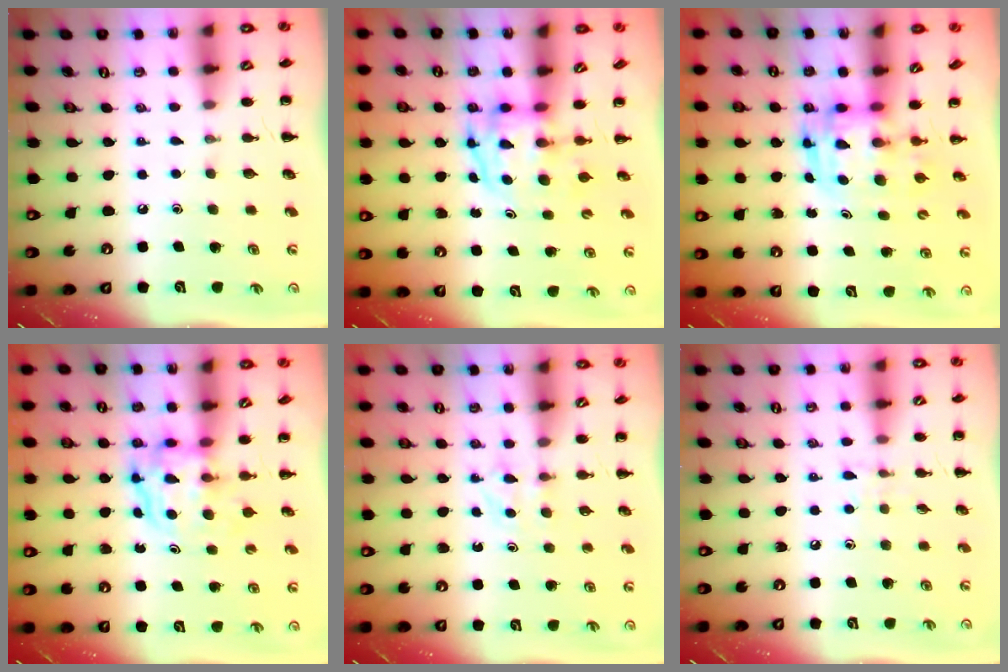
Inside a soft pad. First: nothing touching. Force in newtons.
{"total": 3.9, "press": 3.8, "slide": 0.6}
{"total": 3.3, "press": 3.2, "slide": 0.7}
{"total": 4.0, "press": 4.0, "slide": 0.3}
{"total": 2.8, "press": 2.6, "slide": 1.0}
{"total": 4.6, "press": 4.3, "slide": 1.4}